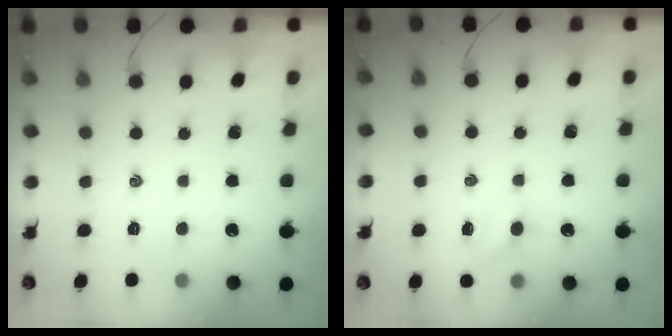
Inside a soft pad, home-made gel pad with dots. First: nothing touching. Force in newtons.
{"total": 3.0, "press": 2.8, "slide": 0.9}